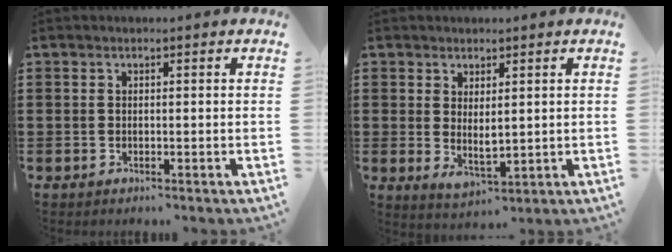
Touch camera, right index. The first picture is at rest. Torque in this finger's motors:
{"motor_torque": [1.29, 0.85, 0.04, 0.02]}